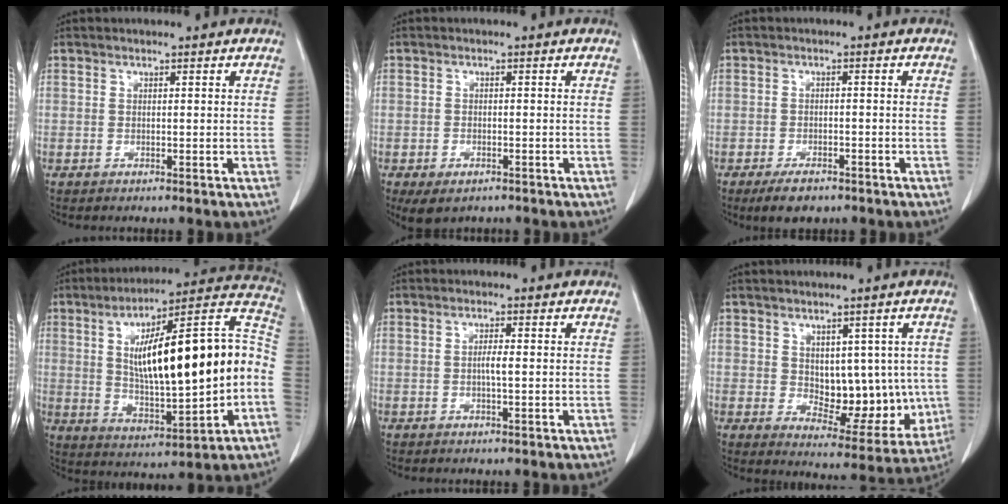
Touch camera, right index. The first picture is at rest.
{"total": 4.1, "force": [-2.6, 2.1, 2.3], "torque": [-0.040, -0.007, -0.034]}
{"total": 4.4, "force": [-3.2, 1.8, 2.5], "torque": [-0.042, -0.002, -0.046]}
{"total": 24.0, "force": [0.1, 4.8, 23.5], "torque": [-0.350, 0.037, 0.010]}
{"total": 1.7, "force": [-0.1, 0.1, 1.7], "torque": [-0.032, 0.001, -0.002]}
{"total": 10.5, "force": [0.6, 6.2, 8.5], "torque": [-0.095, 0.001, 0.030]}